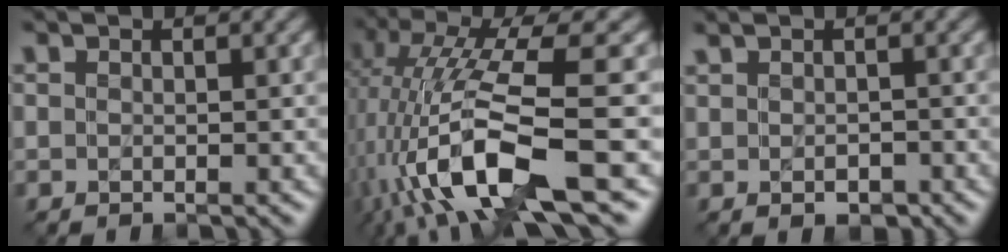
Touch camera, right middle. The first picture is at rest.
{"total": 12.5, "force": [-3.8, 3.4, 11.5], "torque": [-0.212, 0.001, -0.062]}
{"total": 1.5, "force": [-0.1, 0.8, 1.2], "torque": [-0.022, -0.003, 0.003]}